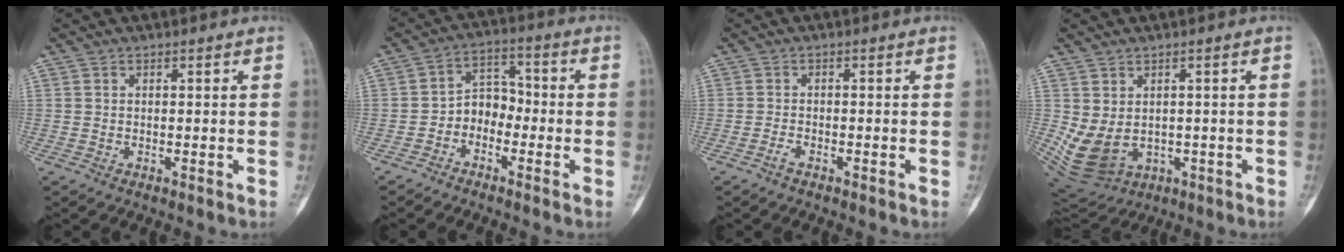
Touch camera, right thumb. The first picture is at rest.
{"total": 6.0, "force": [-2.4, 4.6, 3.1], "torque": [-0.025, 0.036, -0.055]}
{"total": 1.3, "force": [-1.0, 0.4, 0.7], "torque": [-0.019, 0.004, -0.021]}
{"total": 10.2, "force": [-1.1, 7.9, 6.4], "torque": [-0.122, 0.002, 0.013]}